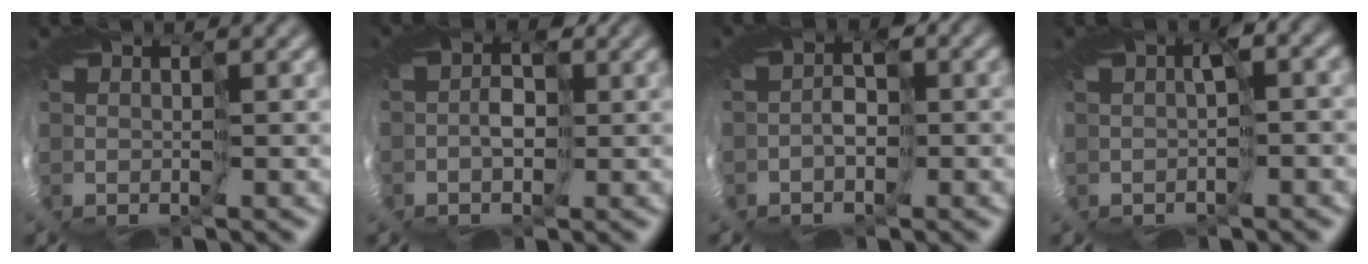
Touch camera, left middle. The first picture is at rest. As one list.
[{"total": 2.1, "force": [-0.6, 1.6, 1.2], "torque": [-0.023, 0.000, -0.006]}, {"total": 2.9, "force": [-0.8, 2.1, 1.9], "torque": [-0.035, 0.001, -0.007]}, {"total": 2.4, "force": [-0.1, 0.9, 2.2], "torque": [-0.036, 0.000, 0.003]}]